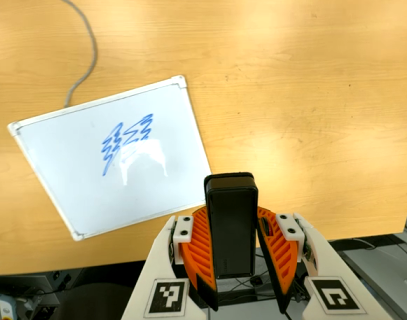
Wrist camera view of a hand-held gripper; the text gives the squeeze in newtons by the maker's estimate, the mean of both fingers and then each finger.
{"total": 6.3, "left": 6.1, "right": 6.5}